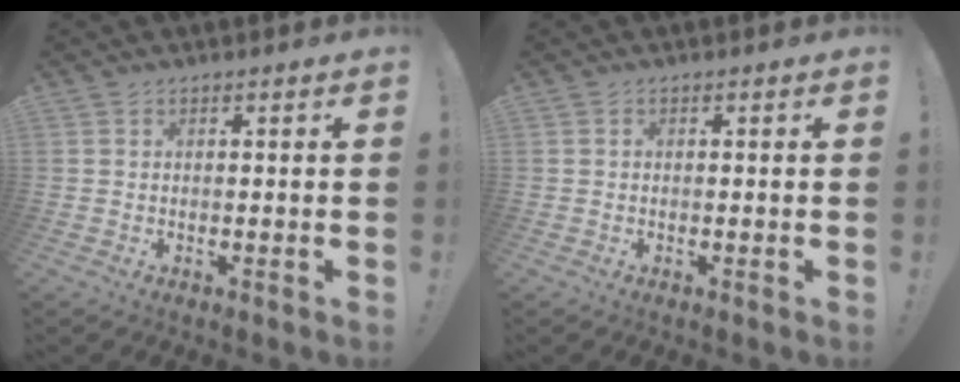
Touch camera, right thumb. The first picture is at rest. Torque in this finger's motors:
{"motor_torque": [-0.01, 0.20, 0.16, -0.25, 0.00]}